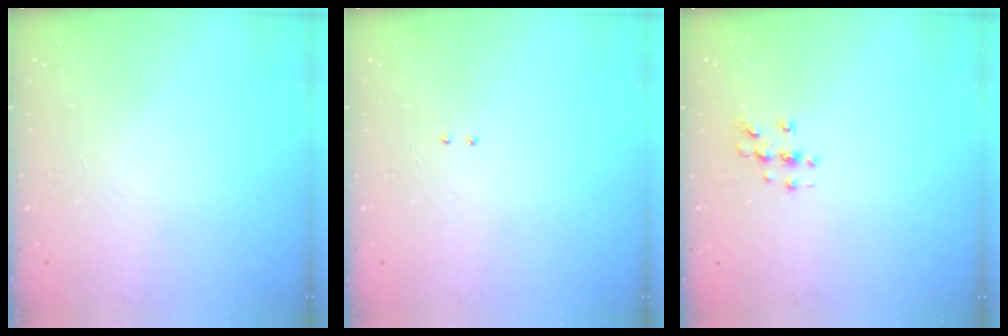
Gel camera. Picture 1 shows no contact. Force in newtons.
{"total": 2.0, "press": 2.0, "slide": 0.4}
{"total": 3.2, "press": 3.2, "slide": 0.3}